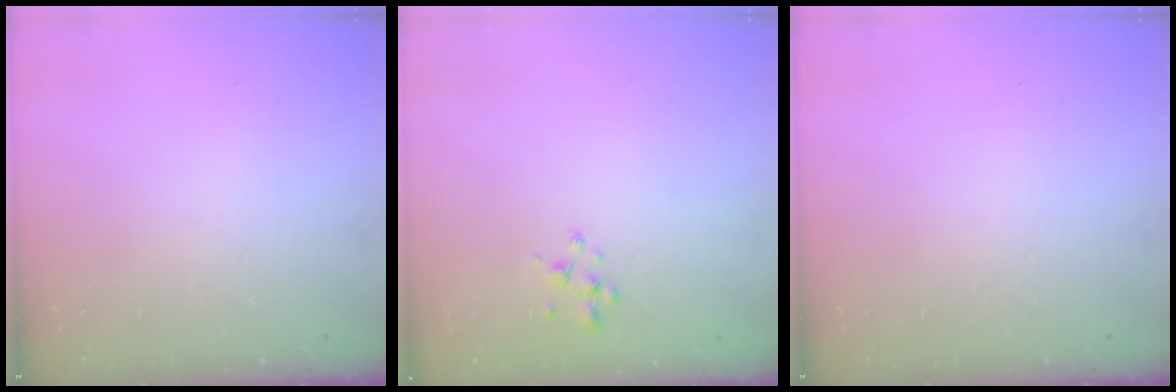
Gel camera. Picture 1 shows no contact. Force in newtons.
{"total": 2.6, "press": 2.5, "slide": 0.7}
{"total": 0.0}